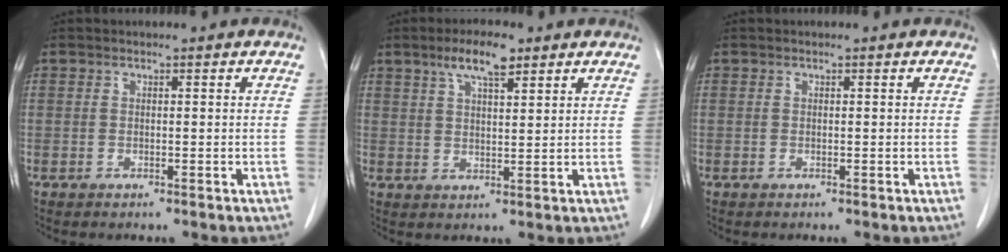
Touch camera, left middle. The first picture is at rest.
{"total": 6.3, "force": [4.1, 1.5, 4.5], "torque": [-0.088, 0.008, 0.071]}
{"total": 0.0}